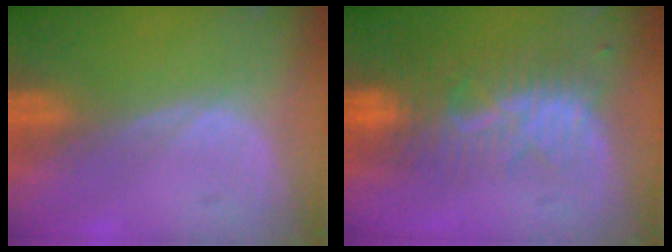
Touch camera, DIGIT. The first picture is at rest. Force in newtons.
{"total": 8.1, "press": 7.2, "slide": 3.8}